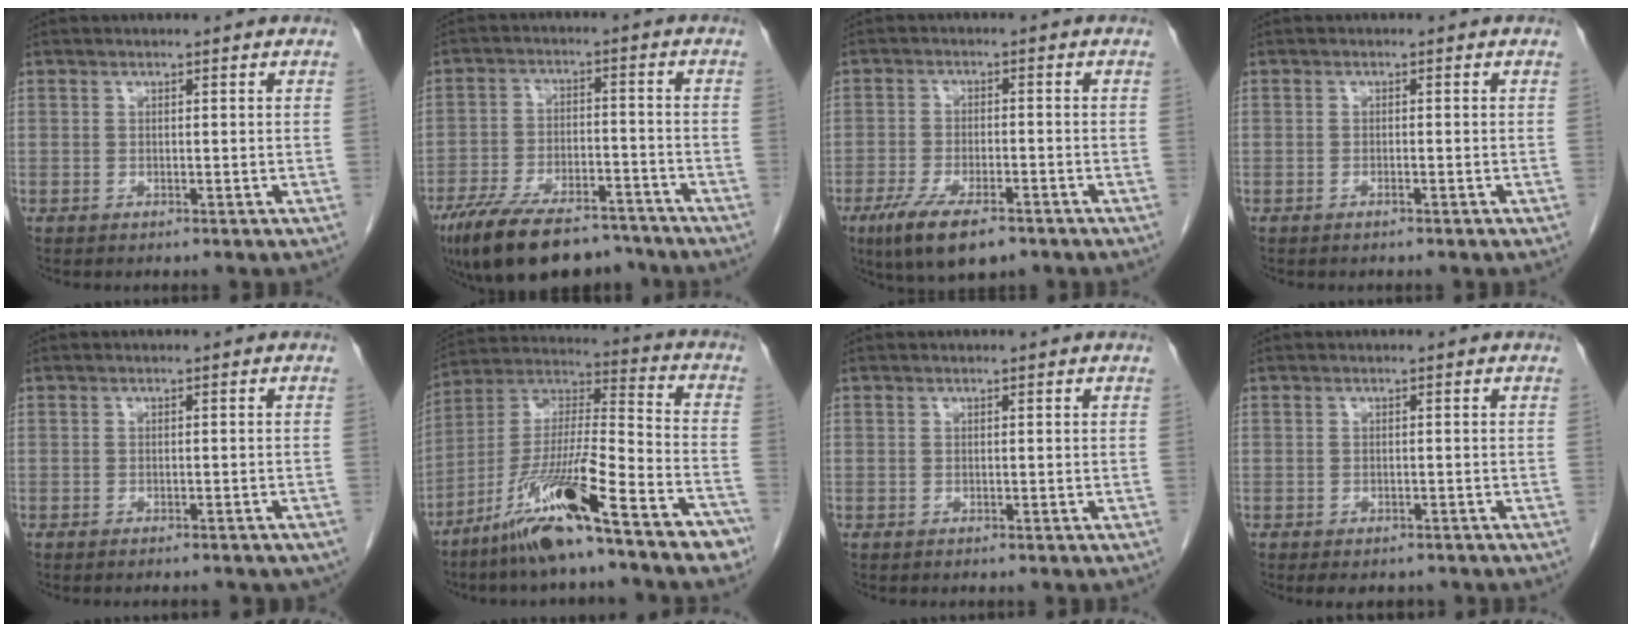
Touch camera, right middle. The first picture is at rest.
{"total": 16.3, "force": [-12.8, 5.5, 8.3], "torque": [-0.157, -0.003, -0.207]}
{"total": 9.2, "force": [-6.1, 2.7, 6.4], "torque": [-0.116, -0.016, -0.099]}
{"total": 0.7, "force": [-0.5, 0.0, 0.5], "torque": [-0.015, 0.001, -0.008]}
{"total": 6.4, "force": [-5.5, 1.7, 2.7], "torque": [-0.032, -0.003, -0.057]}
{"total": 19.2, "force": [-13.0, 1.9, 14.1], "torque": [-0.254, -0.002, -0.229]}
{"total": 0.0}
{"total": 4.7, "force": [-3.9, 2.1, 1.5], "torque": [-0.016, 0.000, -0.047]}